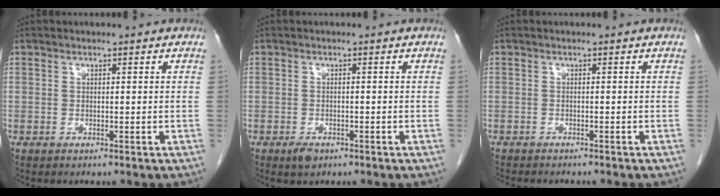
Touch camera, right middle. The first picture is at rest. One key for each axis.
{"total": 1.9, "fx": -1.2, "fy": 1.0, "fz": 1.1, "tx": -0.022, "ty": 0.000, "tz": -0.015}
{"total": 6.1, "fx": -5.4, "fy": 1.3, "fz": 2.5, "tx": -0.035, "ty": -0.009, "tz": -0.073}